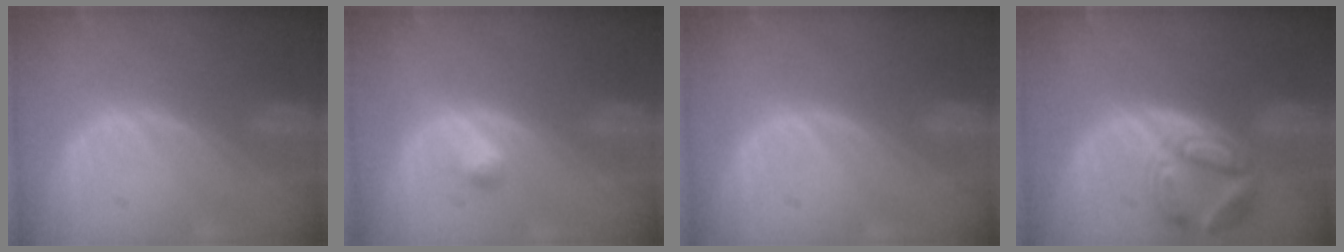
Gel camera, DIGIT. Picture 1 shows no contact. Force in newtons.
{"total": 1.7, "press": 1.7, "slide": 0.2}
{"total": 0.0}
{"total": 7.6, "press": 6.8, "slide": 3.4}